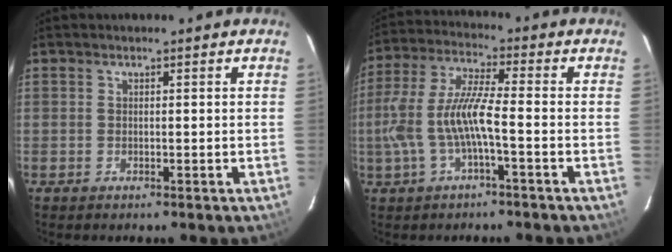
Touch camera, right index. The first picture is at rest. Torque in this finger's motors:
{"motor_torque": [0.65, -0.35, 0.73, 0.21]}